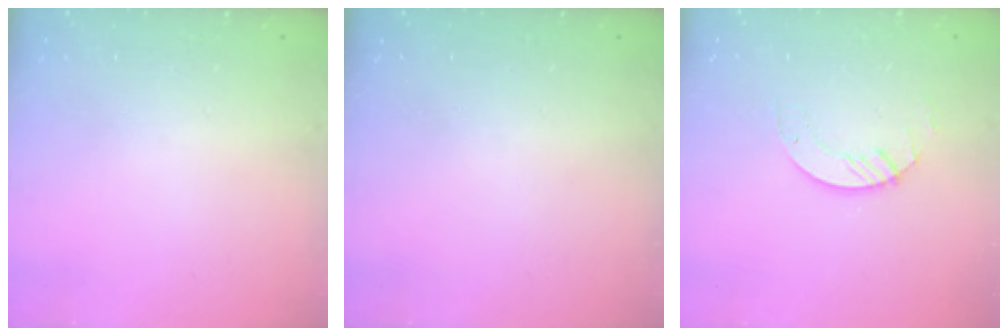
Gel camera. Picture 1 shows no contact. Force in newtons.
{"total": 0.0}
{"total": 2.6, "press": 2.6, "slide": 0.3}